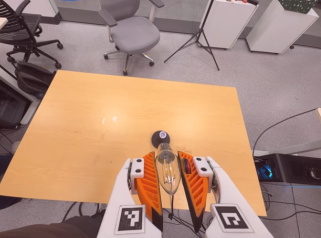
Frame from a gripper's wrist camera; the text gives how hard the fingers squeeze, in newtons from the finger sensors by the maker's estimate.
{"total": 13.1, "left": 14.2, "right": 12.1}